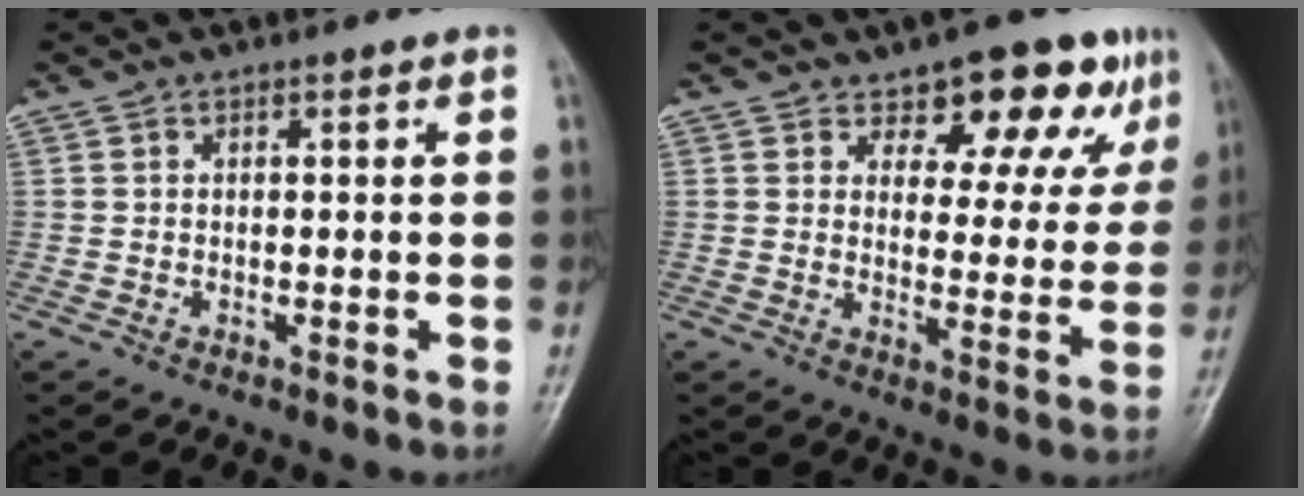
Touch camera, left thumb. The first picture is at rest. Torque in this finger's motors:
{"motor_torque": [-0.10, 0.19, -0.02, -0.18, 0.14]}